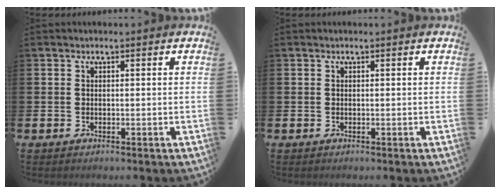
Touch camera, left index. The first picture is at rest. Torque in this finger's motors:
{"motor_torque": [0.11, 0.07, -0.01, -0.01]}